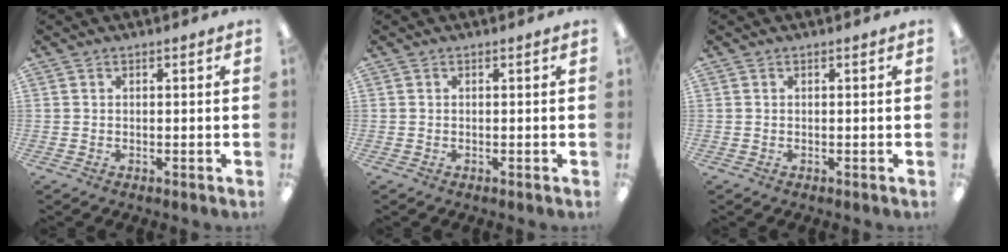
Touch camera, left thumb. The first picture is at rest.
{"total": 0.0}
{"total": 0.0}